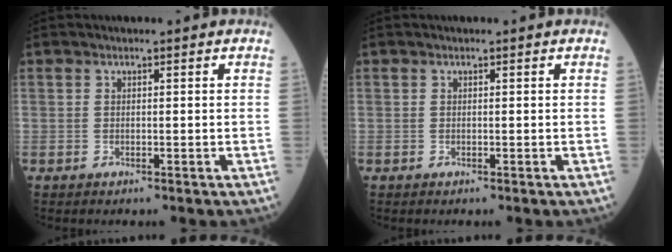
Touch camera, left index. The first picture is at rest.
{"total": 0.0}